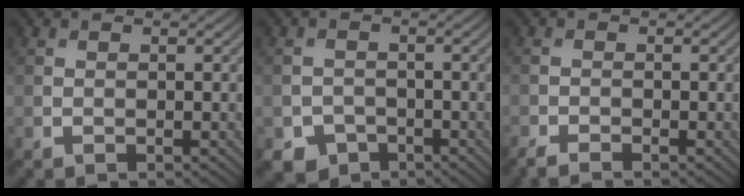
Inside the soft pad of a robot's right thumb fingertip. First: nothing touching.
{"total": 3.3, "force": [-2.3, 2.2, 0.8], "torque": [-0.012, -0.007, -0.044]}
{"total": 1.9, "force": [-1.7, 0.2, 0.8], "torque": [-0.018, -0.006, -0.037]}